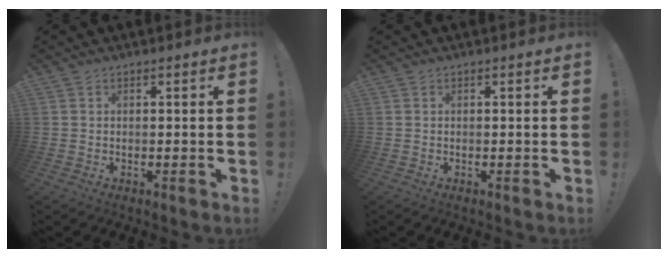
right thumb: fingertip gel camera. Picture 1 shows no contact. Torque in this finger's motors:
{"motor_torque": [-0.02, -0.02, -0.07, 0.00, 0.01]}